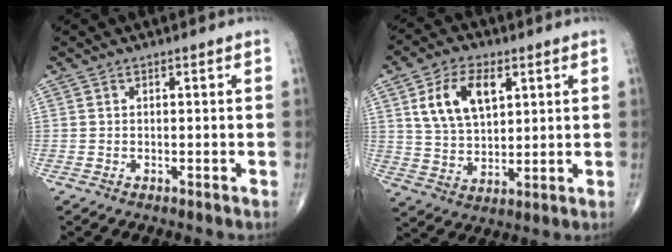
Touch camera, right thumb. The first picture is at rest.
{"total": 11.7, "force": [4.4, 6.9, 8.3], "torque": [-0.136, -0.011, 0.087]}